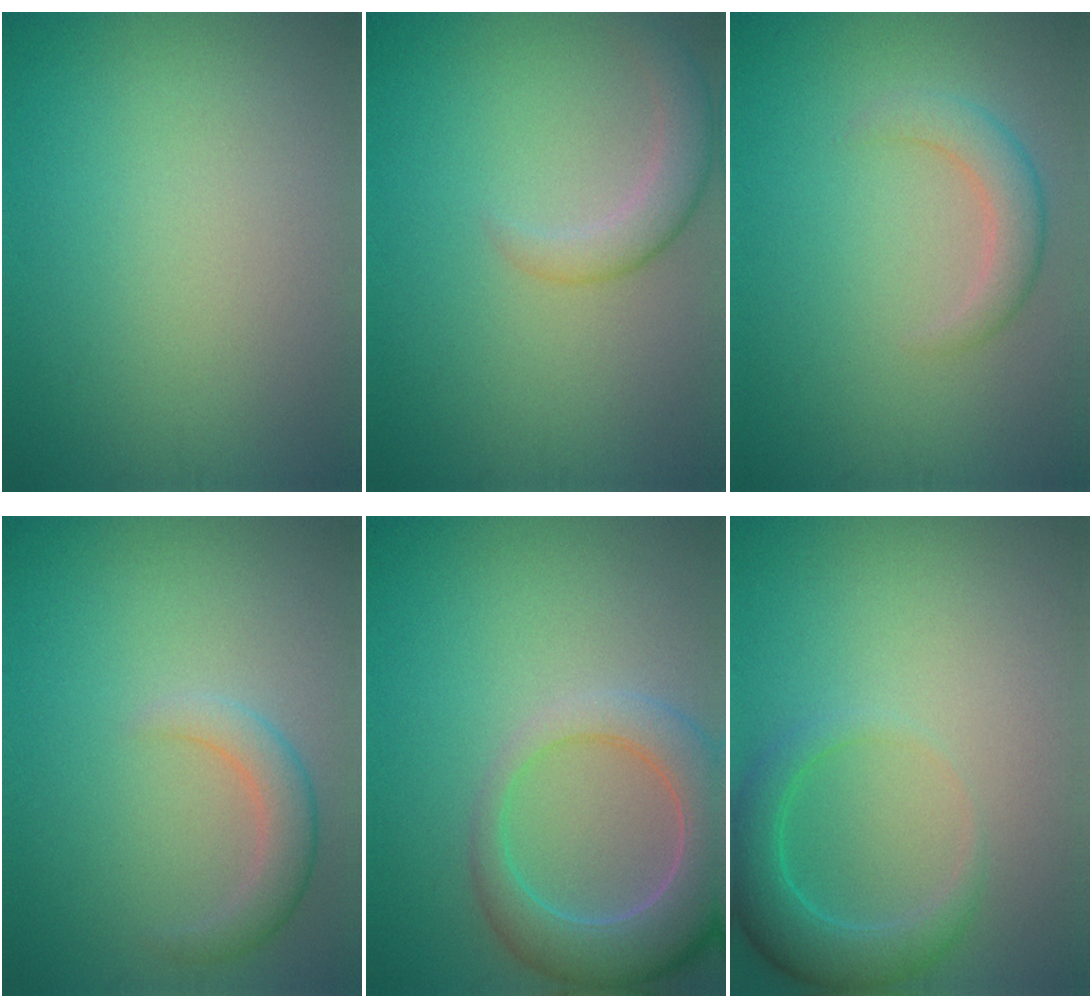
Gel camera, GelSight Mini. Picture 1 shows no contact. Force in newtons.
{"total": 2.7, "press": 2.7, "slide": 0.2}
{"total": 2.6, "press": 2.6, "slide": 0.1}
{"total": 2.8, "press": 2.8, "slide": 0.1}
{"total": 6.8, "press": 6.7, "slide": 0.9}
{"total": 3.7, "press": 3.7, "slide": 0.2}